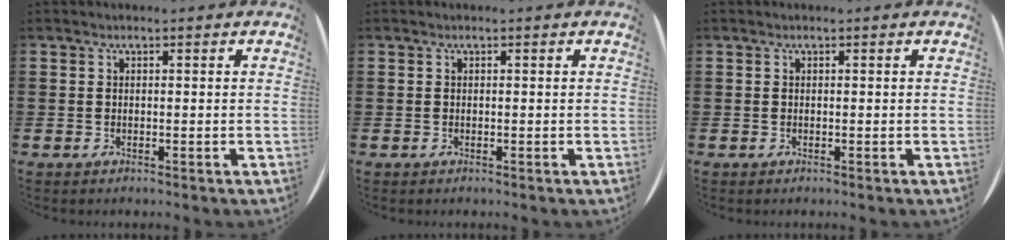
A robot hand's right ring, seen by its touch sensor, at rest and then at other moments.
{"total": 0.0}
{"total": 0.0}